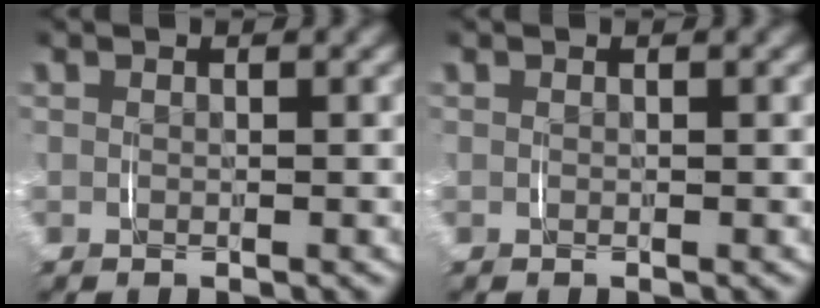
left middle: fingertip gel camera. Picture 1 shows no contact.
{"total": 0.0}